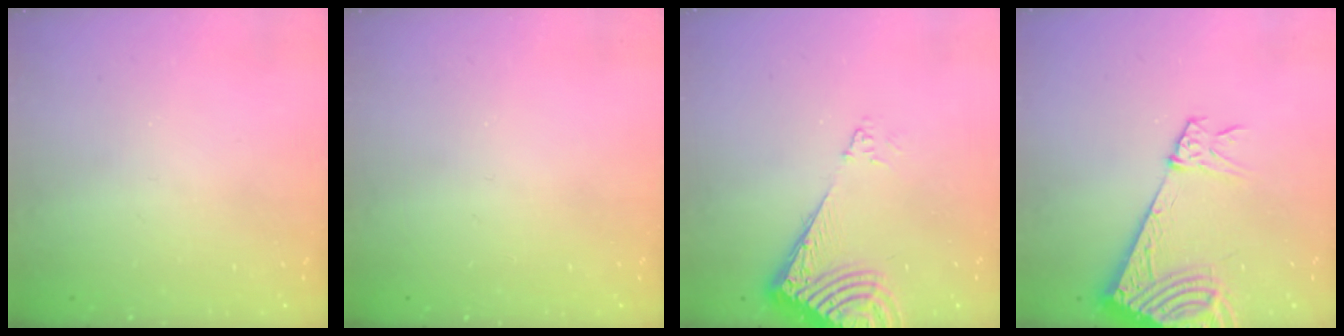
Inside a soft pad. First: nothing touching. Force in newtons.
{"total": 0.0}
{"total": 8.8, "press": 8.7, "slide": 1.0}
{"total": 11.8, "press": 11.6, "slide": 1.9}